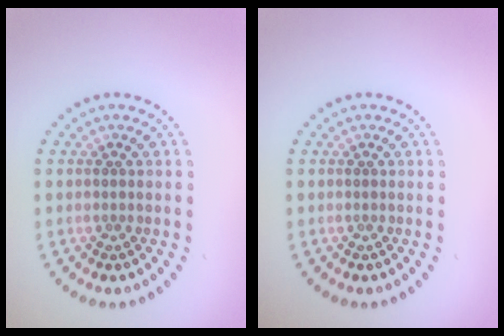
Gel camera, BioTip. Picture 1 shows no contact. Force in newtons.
{"total": 0.0}